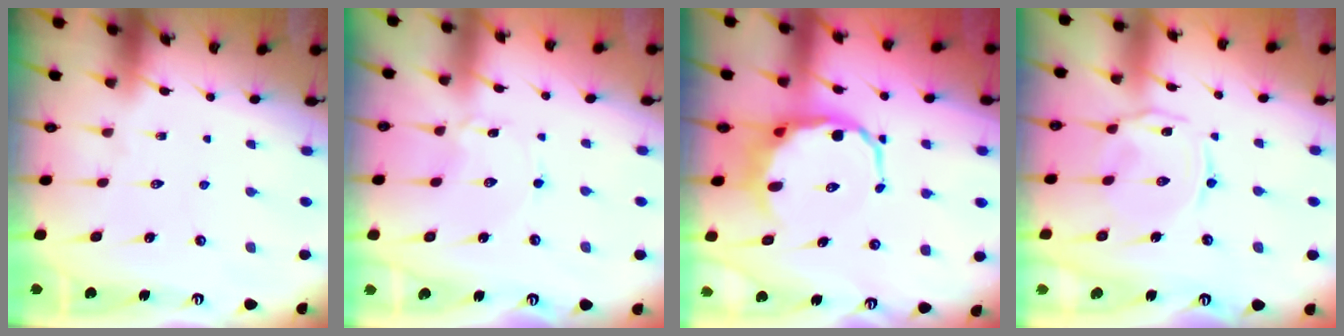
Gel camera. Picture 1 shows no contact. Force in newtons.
{"total": 0.8, "press": 0.8, "slide": 0.1}
{"total": 8.2, "press": 7.8, "slide": 2.3}
{"total": 2.2, "press": 2.2, "slide": 0.6}